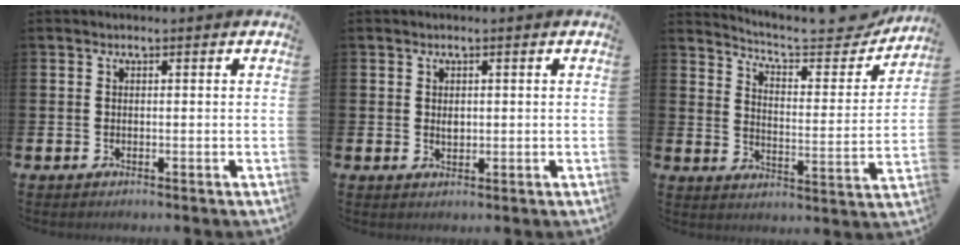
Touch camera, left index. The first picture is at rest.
{"total": 1.2, "force": [0.4, 0.8, 0.8], "torque": [0.002, -0.002, 0.002]}
{"total": 6.7, "force": [6.3, 1.0, 1.9], "torque": [-0.055, -0.053, 0.102]}